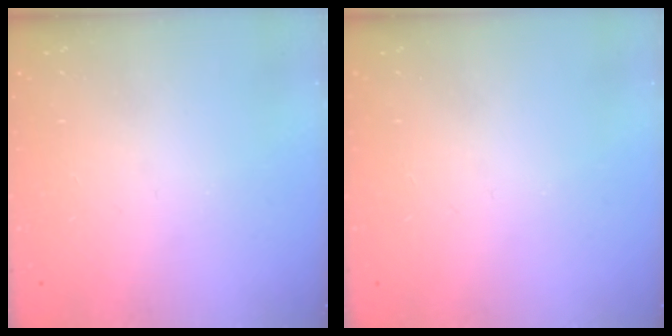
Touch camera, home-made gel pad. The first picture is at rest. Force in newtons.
{"total": 0.0}